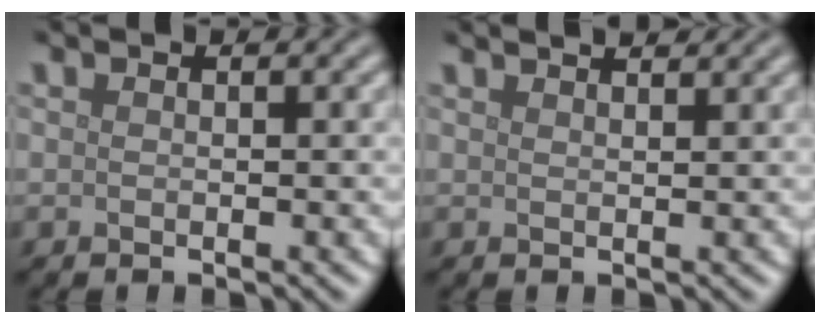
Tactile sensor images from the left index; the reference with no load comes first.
{"total": 3.1, "force": [2.6, 1.0, 1.5], "torque": [-0.001, 0.016, 0.007]}